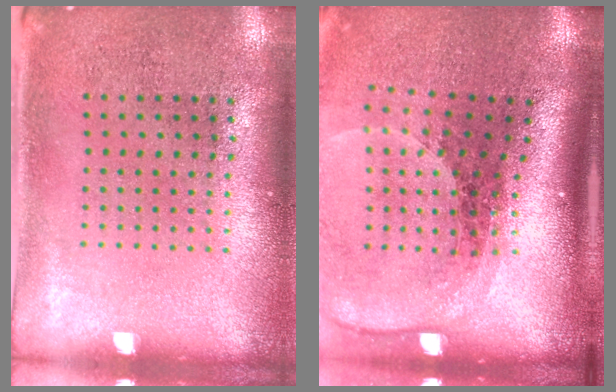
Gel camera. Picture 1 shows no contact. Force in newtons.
{"total": 2.1, "press": 1.6, "slide": 1.3}